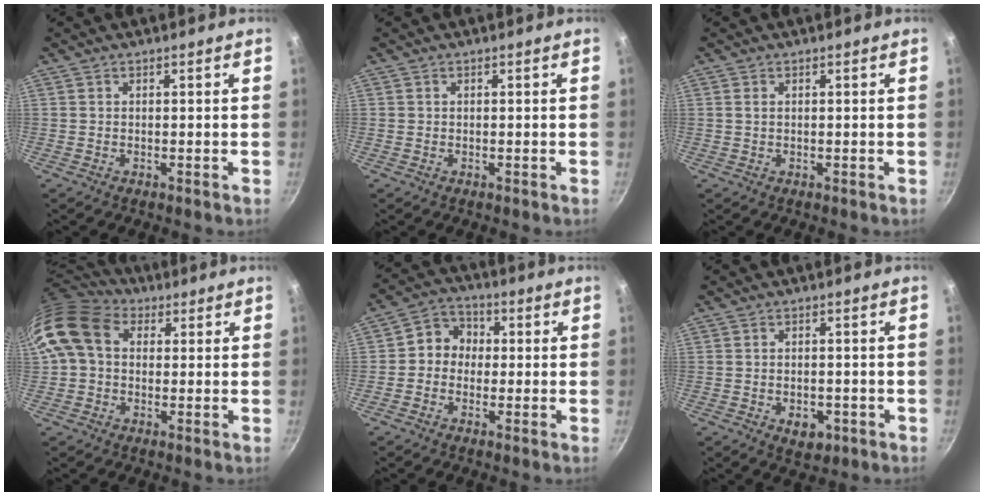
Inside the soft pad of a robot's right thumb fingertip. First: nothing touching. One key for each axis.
{"total": 0.0}
{"total": 0.7, "fx": 0.2, "fy": 0.4, "fz": 0.5, "tx": -0.010, "ty": 0.001, "tz": 0.004}
{"total": 12.9, "fx": 2.4, "fy": 9.8, "fz": 8.0, "tx": -0.142, "ty": 0.027, "tz": 0.026}
{"total": 6.4, "fx": -0.1, "fy": 5.8, "fz": 2.8, "tx": -0.011, "ty": 0.019, "tz": -0.022}
{"total": 4.6, "fx": -1.9, "fy": 2.9, "fz": 3.0, "tx": -0.033, "ty": 0.006, "tz": -0.017}